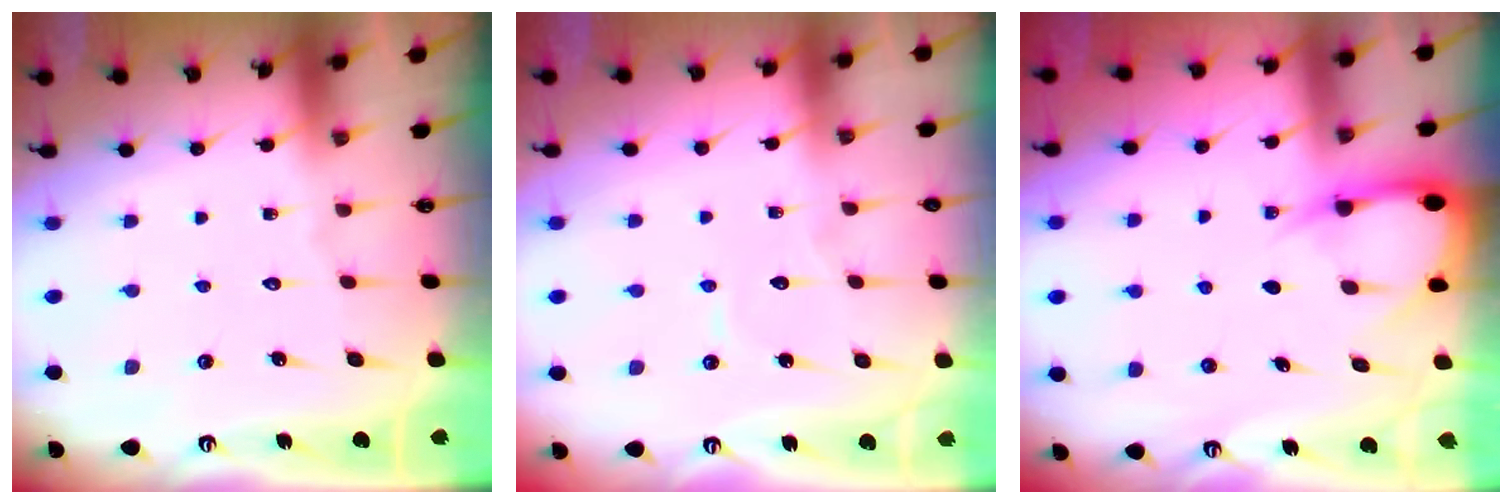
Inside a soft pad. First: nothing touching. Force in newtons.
{"total": 3.6, "press": 3.6, "slide": 0.3}
{"total": 4.5, "press": 4.5, "slide": 0.5}